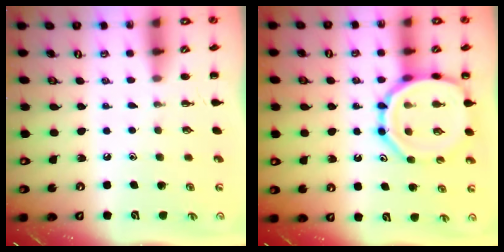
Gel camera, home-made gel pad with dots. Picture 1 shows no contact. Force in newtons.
{"total": 15.5, "press": 15.2, "slide": 2.8}